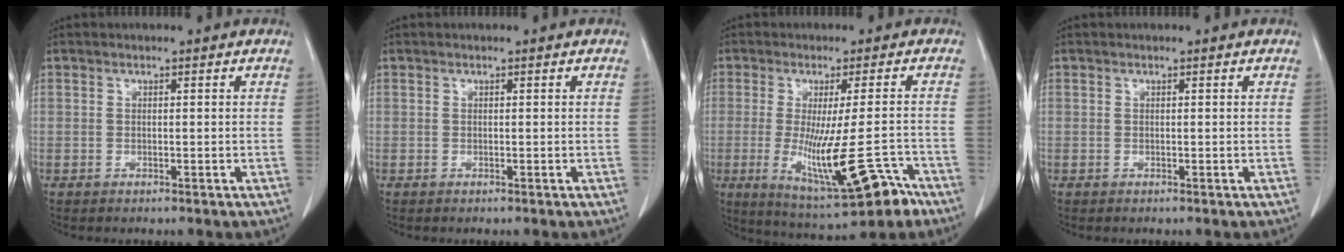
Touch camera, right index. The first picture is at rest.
{"total": 0.0}
{"total": 13.7, "force": [-5.8, 1.8, 12.3], "torque": [-0.194, -0.035, -0.079]}
{"total": 0.0}